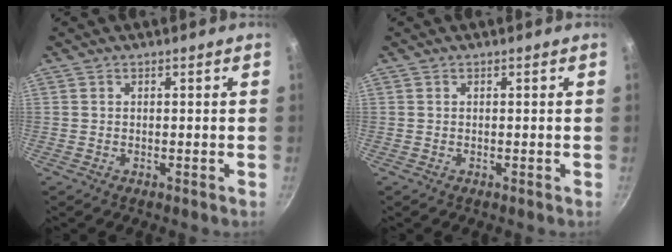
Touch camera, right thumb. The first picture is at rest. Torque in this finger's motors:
{"motor_torque": [0.00, 0.00, 0.00, 0.00, 0.00]}